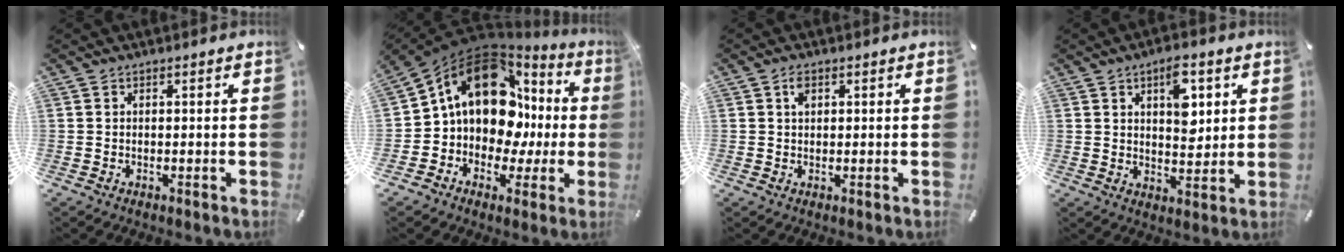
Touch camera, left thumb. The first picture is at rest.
{"total": 17.1, "force": [5.1, 12.3, 10.6], "torque": [-0.166, -0.039, 0.087]}
{"total": 2.0, "force": [0.9, 1.2, 1.3], "torque": [-0.022, 0.001, 0.013]}
{"total": 8.9, "force": [3.8, 5.1, 6.3], "torque": [-0.069, -0.019, 0.057]}